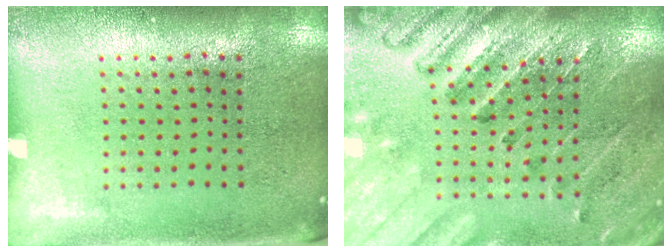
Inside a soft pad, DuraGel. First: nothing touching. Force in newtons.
{"total": 2.6, "press": 2.6, "slide": 0.4}